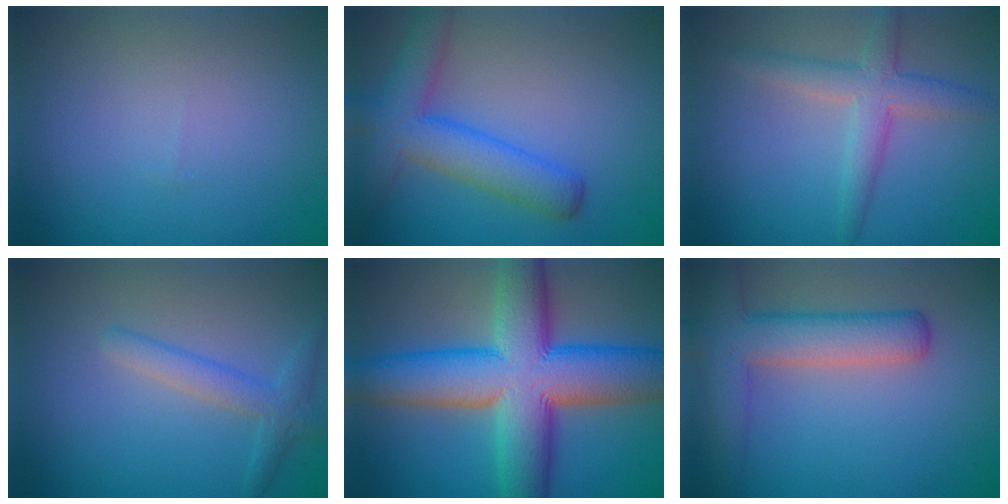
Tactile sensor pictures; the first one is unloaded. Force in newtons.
{"total": 6.1, "press": 6.1, "slide": 0.4}
{"total": 3.6, "press": 3.6, "slide": 0.1}
{"total": 2.5, "press": 2.5, "slide": 0.1}
{"total": 14.0, "press": 13.9, "slide": 0.5}
{"total": 6.3, "press": 6.3, "slide": 0.3}